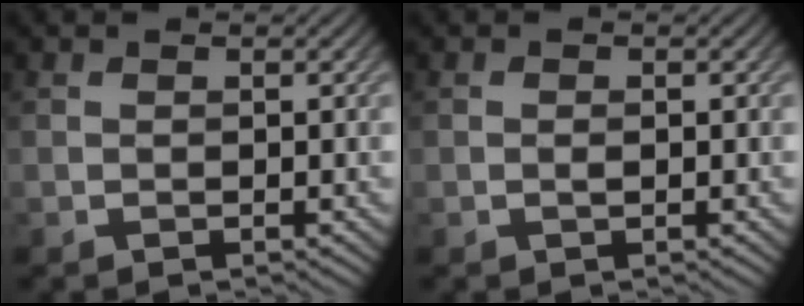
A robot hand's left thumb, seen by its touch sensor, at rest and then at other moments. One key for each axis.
{"total": 0.6, "fx": -0.1, "fy": 0.3, "fz": 0.6, "tx": -0.011, "ty": 0.000, "tz": -0.002}